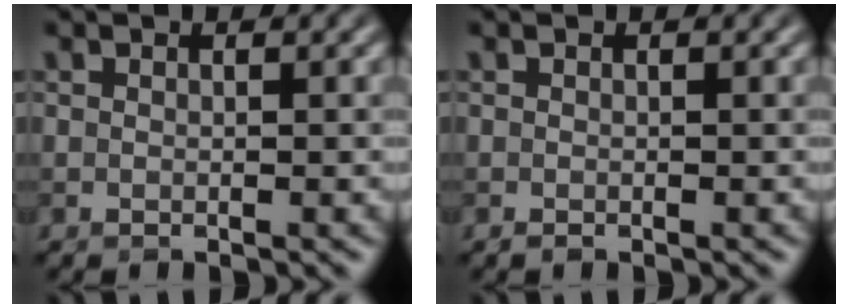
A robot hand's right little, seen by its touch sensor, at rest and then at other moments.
{"total": 0.0}